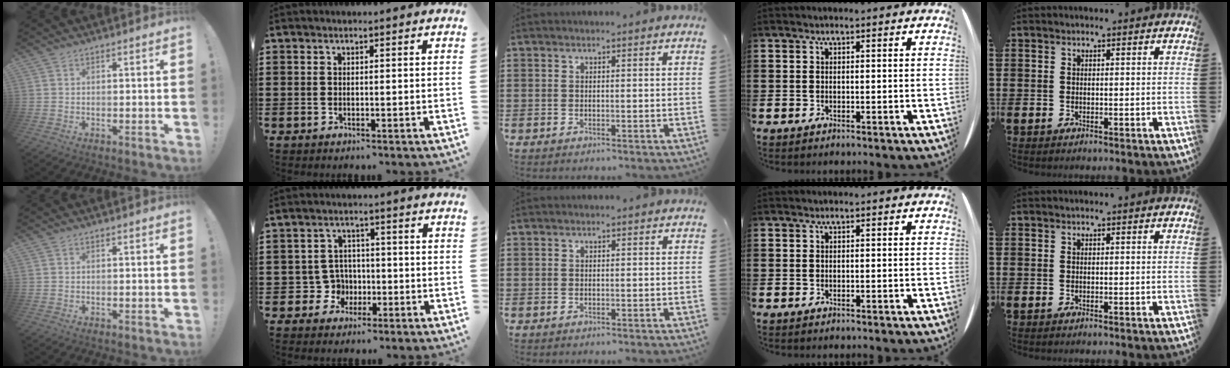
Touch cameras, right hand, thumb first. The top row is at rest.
{"index": {"total": 4.7, "force": [-1.3, 4.2, 1.5], "torque": [-0.048, 0.008, -0.025]}}